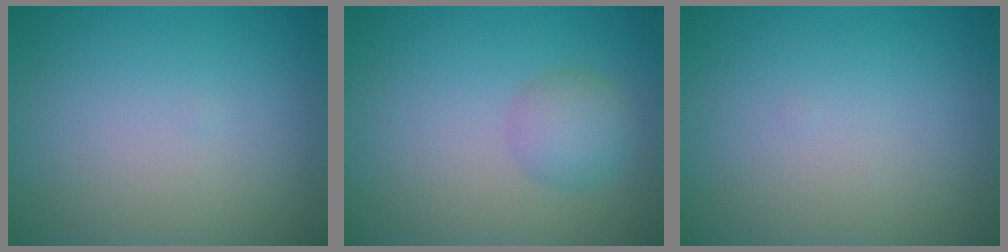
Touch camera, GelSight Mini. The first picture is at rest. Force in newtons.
{"total": 2.4, "press": 2.4, "slide": 0.0}
{"total": 0.0}